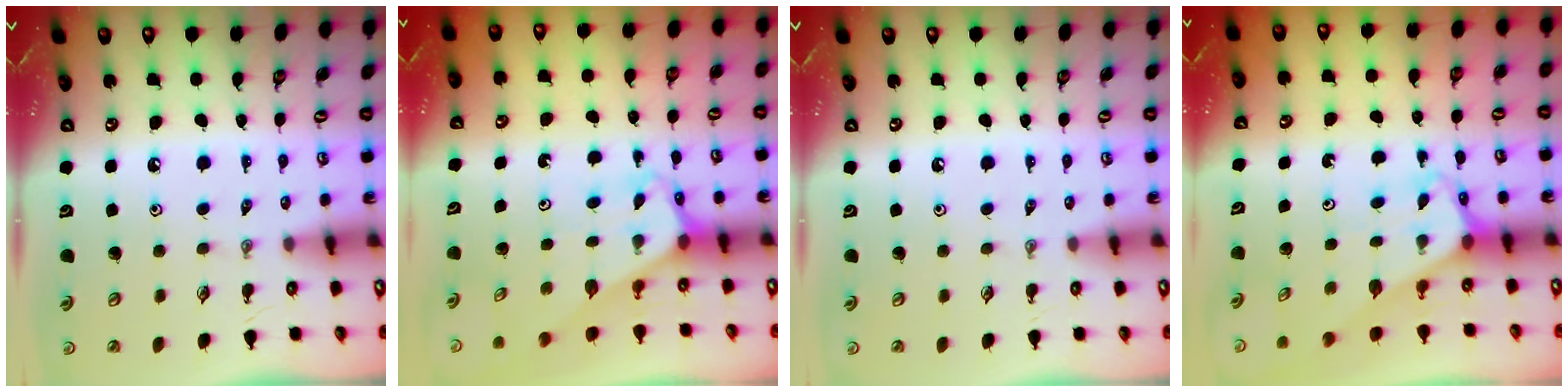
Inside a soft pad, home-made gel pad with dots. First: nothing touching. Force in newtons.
{"total": 3.1, "press": 3.1, "slide": 0.2}
{"total": 0.0}
{"total": 3.1, "press": 3.0, "slide": 0.3}